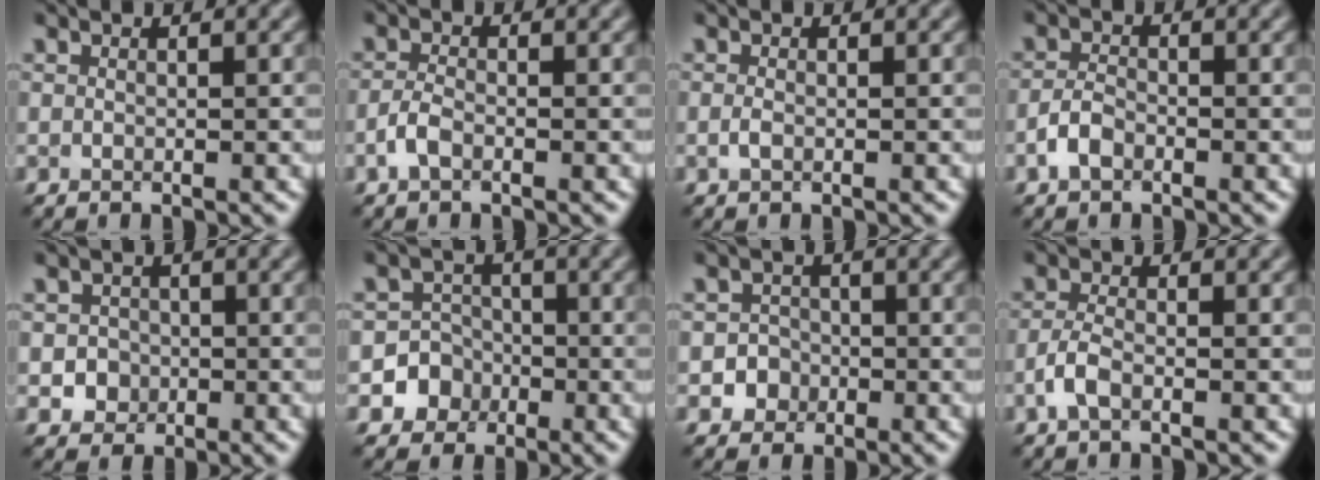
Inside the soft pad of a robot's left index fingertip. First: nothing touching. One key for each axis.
{"total": 1.6, "fx": -0.9, "fy": 0.7, "fz": 1.1, "tx": -0.025, "ty": 0.002, "tz": -0.023}
{"total": 0.7, "fx": -0.2, "fy": 0.3, "fz": 0.6, "tx": -0.015, "ty": -0.001, "tz": -0.006}
{"total": 2.0, "fx": -1.2, "fy": 1.0, "fz": 1.2, "tx": -0.023, "ty": 0.005, "tz": -0.027}
{"total": 2.1, "fx": -0.4, "fy": 2.0, "fz": 0.5, "tx": 0.008, "ty": -0.004, "tz": -0.010}
{"total": 5.0, "fx": -2.0, "fy": 4.5, "fz": 0.3, "tx": 0.027, "ty": 0.003, "tz": -0.053}
{"total": 2.5, "fx": -0.8, "fy": 2.3, "fz": 0.3, "tx": 0.023, "ty": 0.004, "tz": -0.023}
{"total": 1.9, "fx": -1.0, "fy": 0.7, "fz": 1.5, "tx": -0.033, "ty": 0.003, "tz": -0.026}